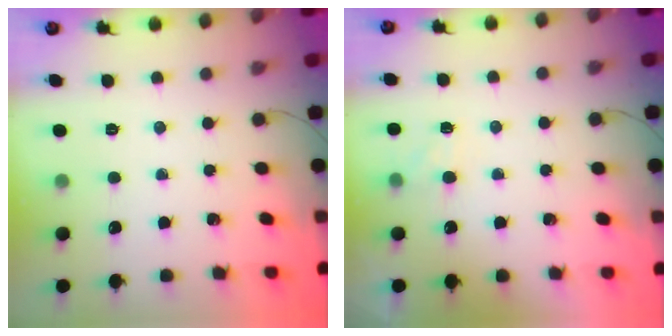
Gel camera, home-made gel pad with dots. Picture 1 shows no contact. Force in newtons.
{"total": 6.5, "press": 6.2, "slide": 1.9}